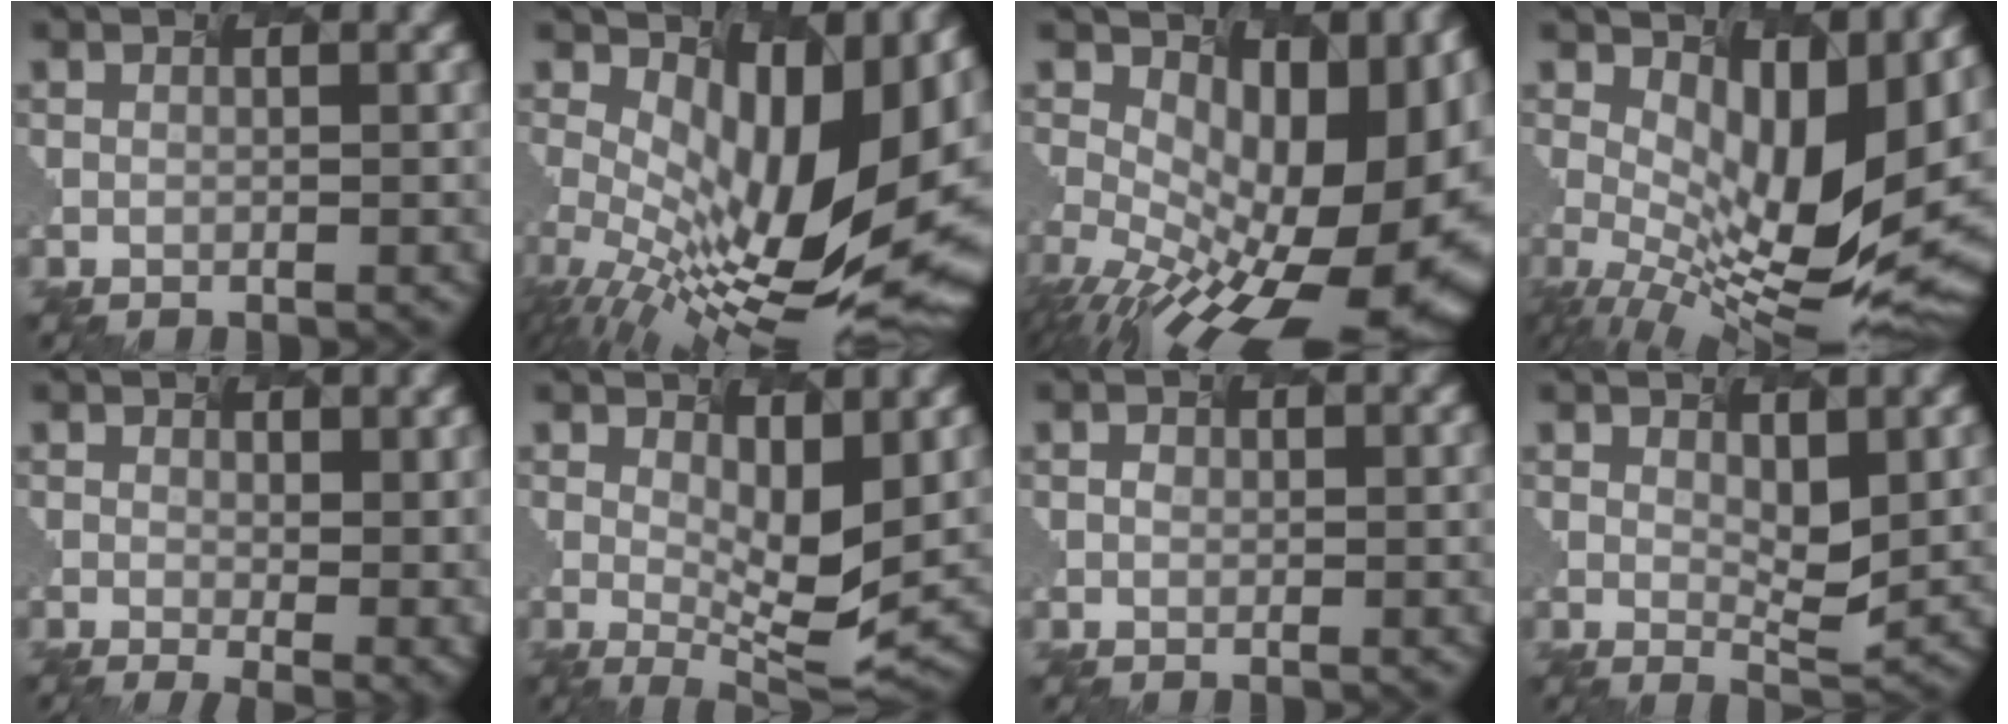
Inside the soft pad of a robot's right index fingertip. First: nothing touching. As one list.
[{"total": 13.6, "force": [-0.8, 5.2, 12.5], "torque": [-0.215, -0.024, 0.033]}, {"total": 14.7, "force": [-2.2, 6.7, 12.9], "torque": [-0.177, -0.021, 0.012]}, {"total": 10.0, "force": [0.7, 2.9, 9.5], "torque": [-0.181, -0.035, 0.061]}, {"total": 2.5, "force": [0.1, 0.3, 2.5], "torque": [-0.041, -0.026, 0.040]}, {"total": 3.8, "force": [0.0, 0.2, 3.8], "torque": [-0.086, -0.029, 0.034]}, {"total": 1.9, "force": [-0.8, -1.1, -1.3], "torque": [-0.008, -0.010, 0.020]}, {"total": 0.9, "force": [0.1, -0.6, 0.7], "torque": [-0.042, -0.023, 0.036]}]